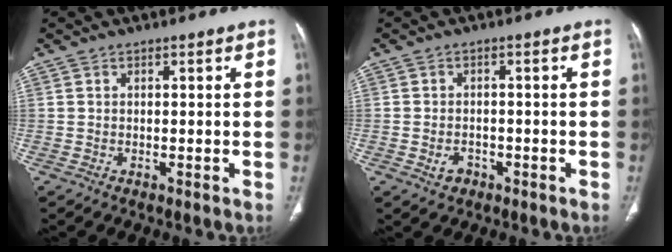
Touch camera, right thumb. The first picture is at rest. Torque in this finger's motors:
{"motor_torque": [-0.27, 0.14, -0.23, -0.05, -0.05]}